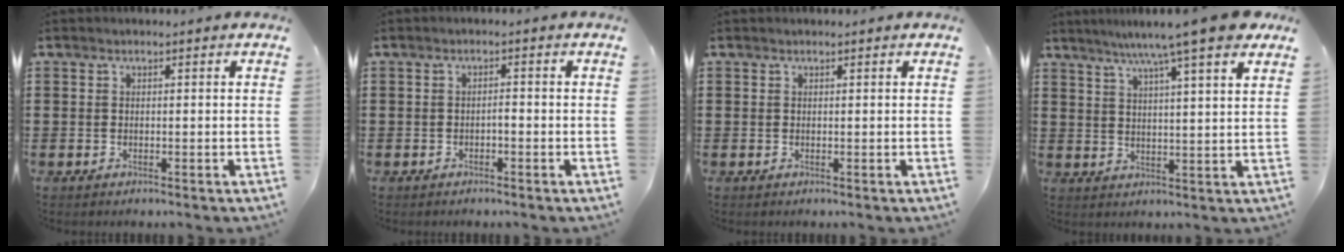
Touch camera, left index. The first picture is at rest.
{"total": 1.0, "force": [-0.7, 0.3, 0.8], "torque": [-0.018, -0.003, -0.013]}
{"total": 0.0}
{"total": 9.1, "force": [7.2, -0.1, 5.5], "torque": [-0.118, -0.021, 0.123]}